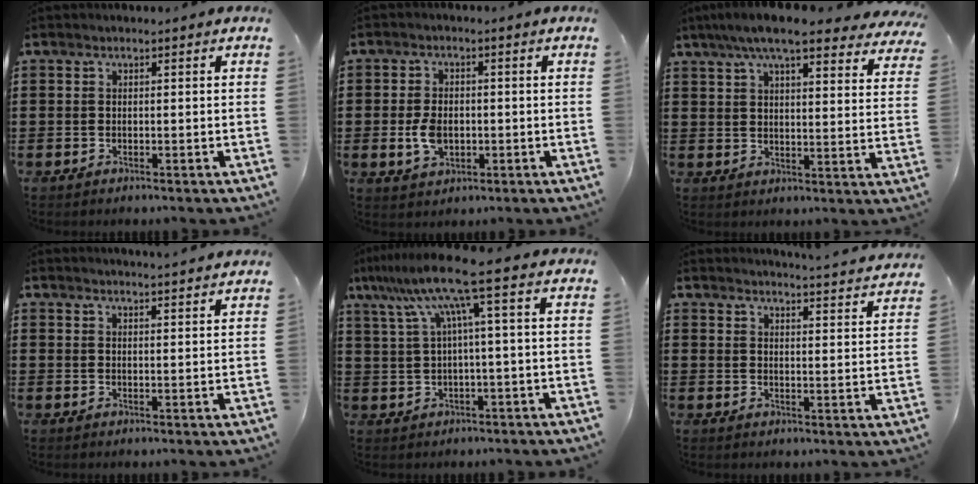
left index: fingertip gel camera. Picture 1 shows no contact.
{"total": 4.6, "force": [-0.7, 3.0, 3.5], "torque": [-0.087, -0.003, -0.017]}
{"total": 8.7, "force": [7.3, 0.8, 4.7], "torque": [-0.105, -0.021, 0.127]}
{"total": 2.4, "force": [2.4, -0.5, 0.1], "torque": [-0.009, -0.010, 0.045]}
{"total": 9.6, "force": [3.9, -0.8, 8.7], "torque": [-0.197, -0.018, 0.056]}
{"total": 3.9, "force": [3.8, -0.8, 0.2], "torque": [-0.012, -0.032, 0.063]}